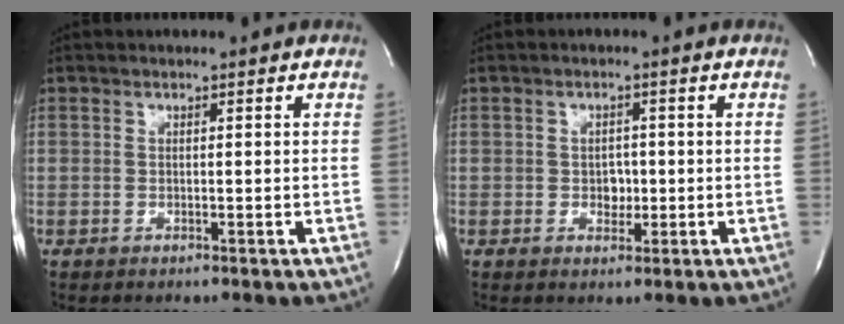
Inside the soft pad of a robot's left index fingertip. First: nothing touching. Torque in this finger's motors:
{"motor_torque": [0.14, -0.04, 0.00, 0.00]}